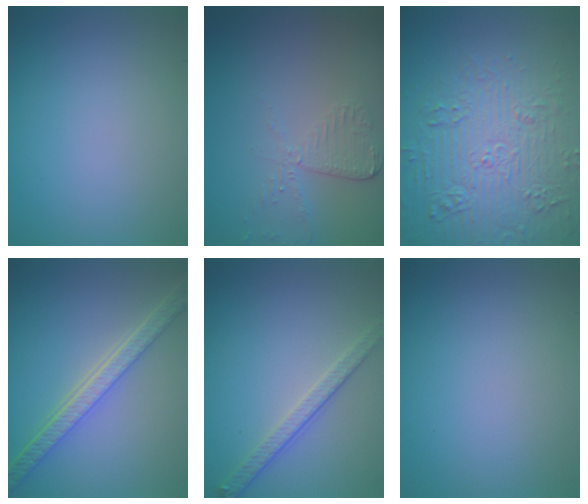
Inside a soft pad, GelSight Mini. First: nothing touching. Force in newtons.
{"total": 2.5, "press": 2.3, "slide": 1.0}
{"total": 7.8, "press": 7.6, "slide": 1.9}
{"total": 5.7, "press": 4.3, "slide": 3.7}
{"total": 2.8, "press": 2.5, "slide": 1.2}
{"total": 0.0}